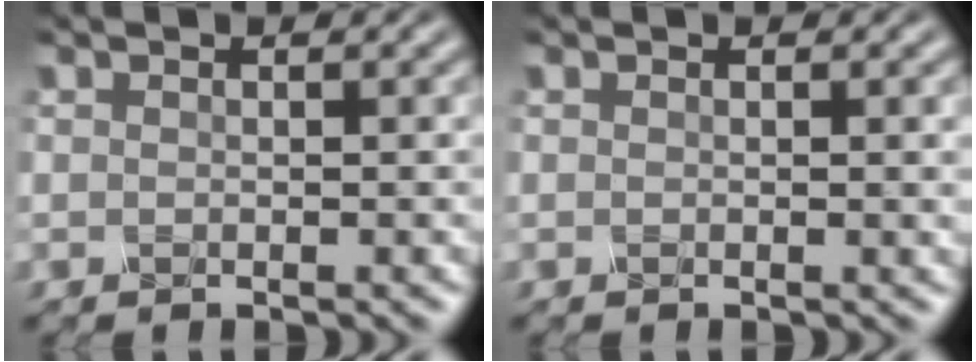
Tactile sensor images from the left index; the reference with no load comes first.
{"total": 1.2, "force": [0.2, 0.5, 1.1], "torque": [-0.007, 0.002, -0.001]}